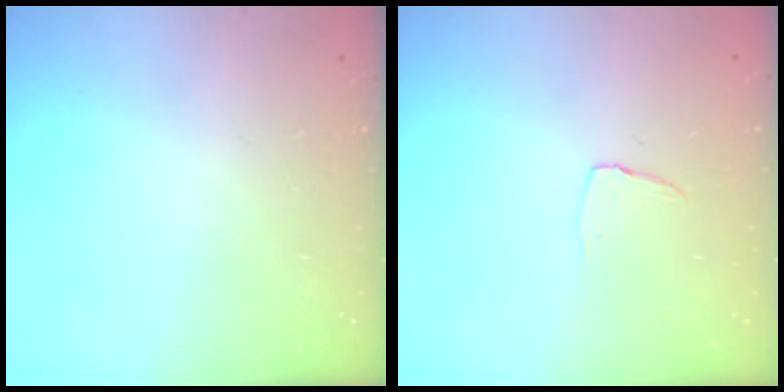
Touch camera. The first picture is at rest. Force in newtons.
{"total": 3.5, "press": 3.5, "slide": 0.3}